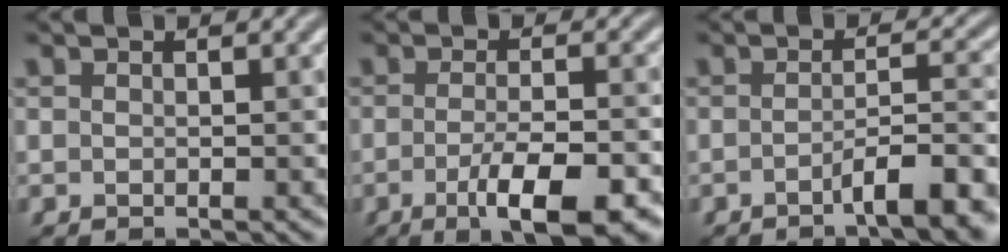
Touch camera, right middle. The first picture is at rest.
{"total": 7.1, "force": [-3.2, 1.9, 6.0], "torque": [-0.095, -0.006, -0.050]}
{"total": 6.0, "force": [-3.2, 1.3, 4.9], "torque": [-0.059, 0.011, -0.054]}